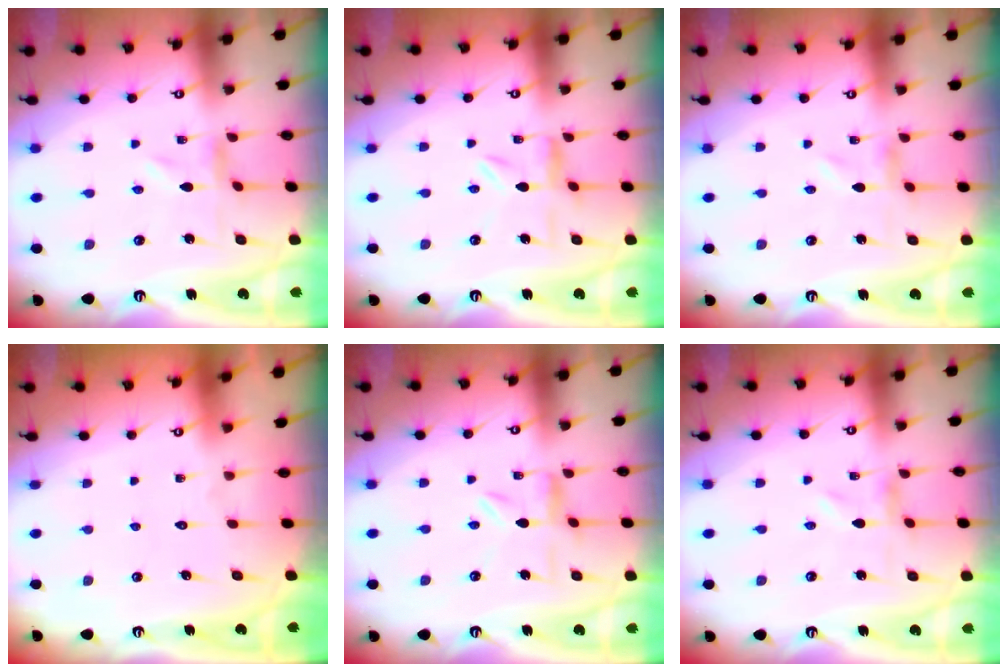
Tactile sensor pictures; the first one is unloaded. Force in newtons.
{"total": 3.7, "press": 3.7, "slide": 0.2}
{"total": 0.0}
{"total": 1.7, "press": 1.7, "slide": 0.2}
{"total": 3.1, "press": 3.1, "slide": 0.3}
{"total": 0.0}